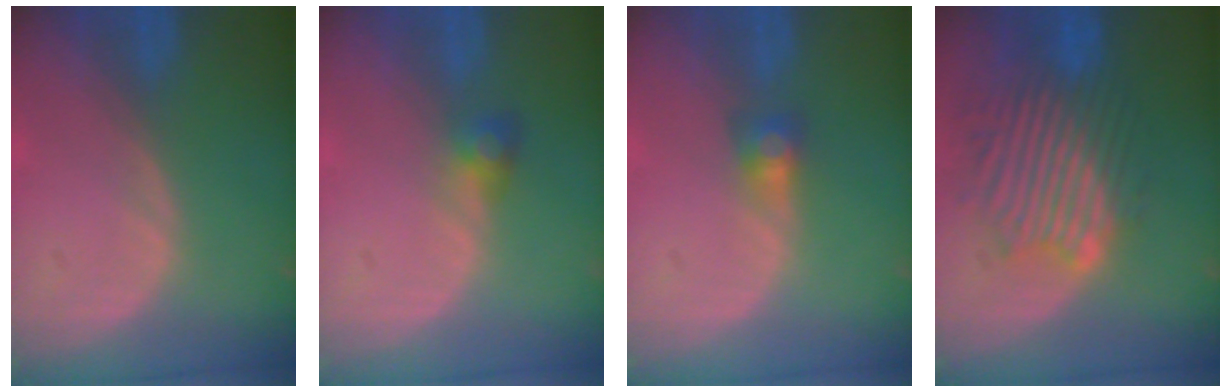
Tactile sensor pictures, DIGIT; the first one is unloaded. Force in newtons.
{"total": 2.5, "press": 2.5, "slide": 0.5}
{"total": 3.0, "press": 2.5, "slide": 1.6}
{"total": 10.5, "press": 10.0, "slide": 3.2}